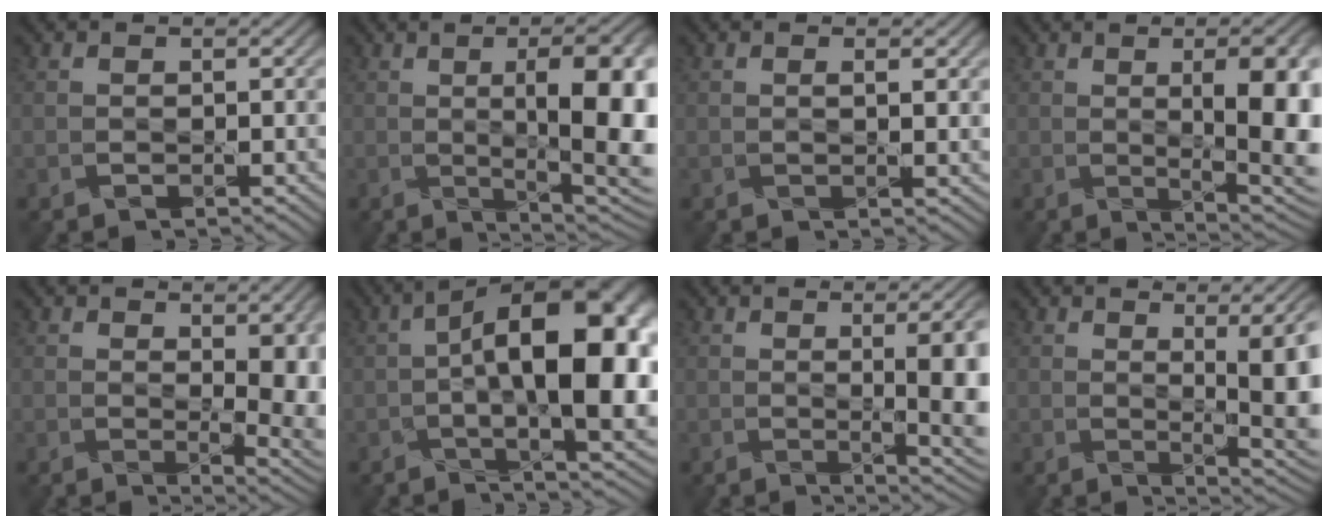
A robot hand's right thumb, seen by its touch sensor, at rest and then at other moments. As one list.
[{"total": 13.1, "force": [0.2, 4.2, 12.4], "torque": [-0.151, 0.011, -0.002]}, {"total": 1.1, "force": [0.6, -0.2, 0.9], "torque": [-0.015, 0.000, 0.011]}, {"total": 11.9, "force": [0.4, 4.0, 11.2], "torque": [-0.136, 0.011, 0.005]}, {"total": 7.6, "force": [0.7, 3.1, 6.9], "torque": [-0.102, -0.014, 0.026]}, {"total": 15.7, "force": [-0.1, 6.4, 14.3], "torque": [-0.202, 0.020, -0.002]}, {"total": 10.9, "force": [0.0, 3.7, 10.2], "torque": [-0.107, 0.012, 0.003]}, {"total": 9.5, "force": [0.7, 2.6, 9.1], "torque": [-0.118, 0.008, 0.013]}]